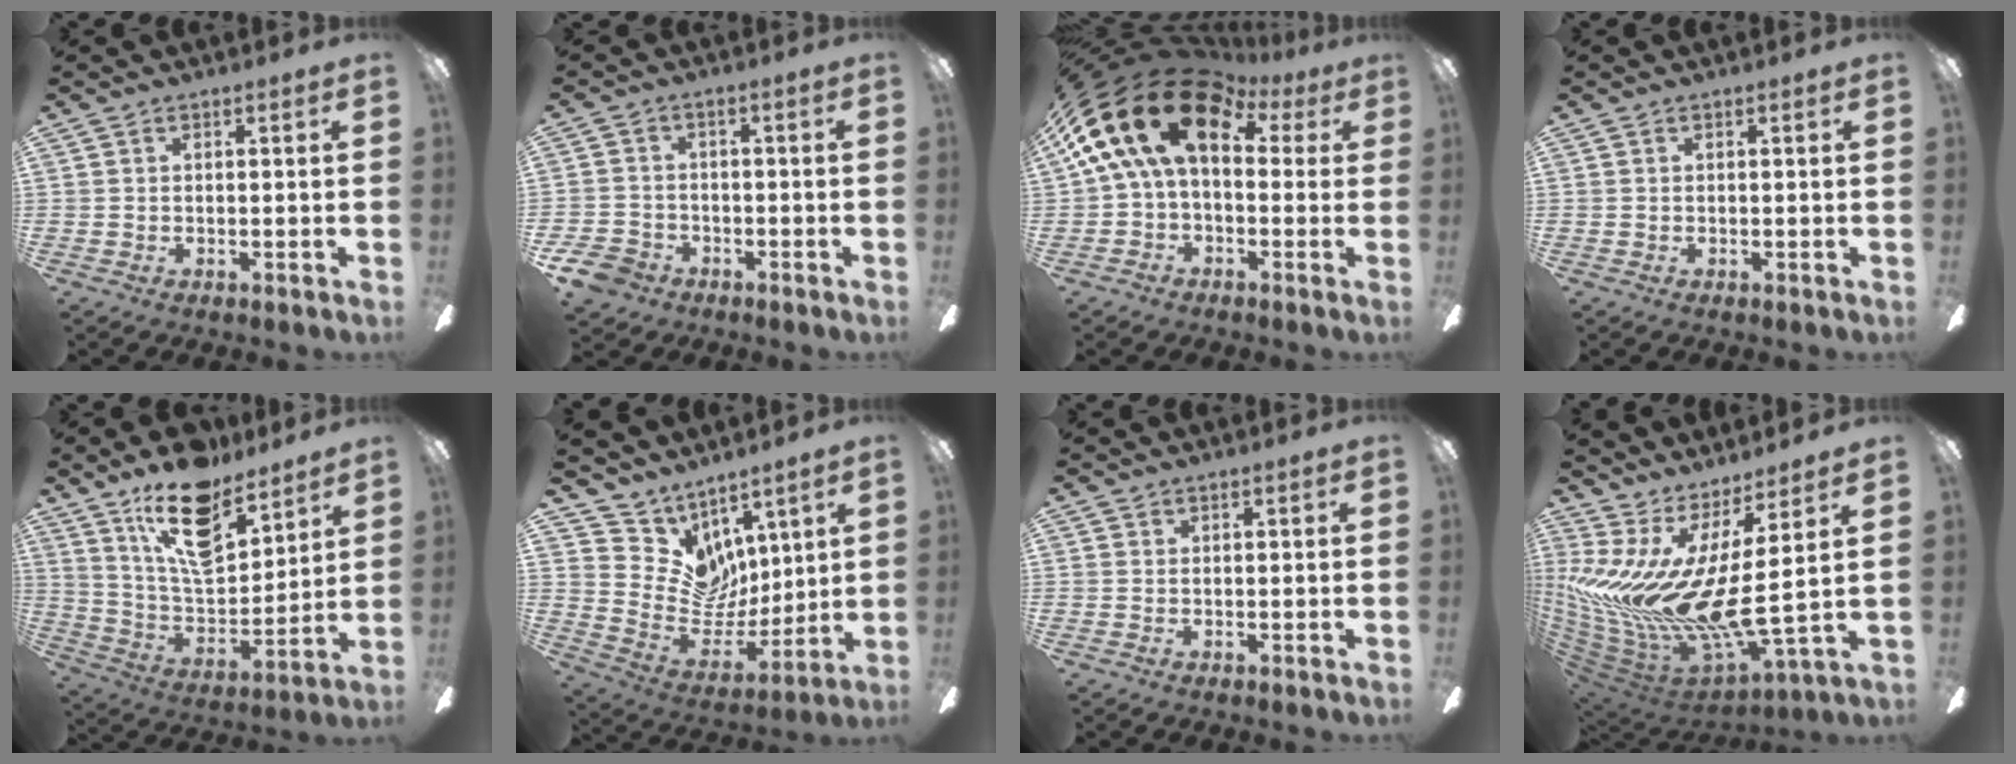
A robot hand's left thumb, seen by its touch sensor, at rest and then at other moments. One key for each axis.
{"total": 6.3, "fx": -4.0, "fy": 4.5, "fz": 1.9, "tx": -0.057, "ty": 0.024, "tz": -0.079}
{"total": 19.7, "fx": 6.5, "fy": 11.2, "fz": 14.8, "tx": -0.291, "ty": -0.022, "tz": 0.116}
{"total": 0.0}
{"total": 18.2, "fx": 12.6, "fy": 8.1, "fz": 10.3, "tx": -0.175, "ty": -0.071, "tz": 0.222}
{"total": 11.4, "fx": 5.9, "fy": 9.4, "fz": 2.6, "tx": -0.061, "ty": -0.066, "tz": 0.123}
{"total": 0.0}
{"total": 18.2, "fx": 0.9, "fy": 5.4, "fz": 17.3, "tx": -0.379, "ty": -0.069, "tz": 0.023}